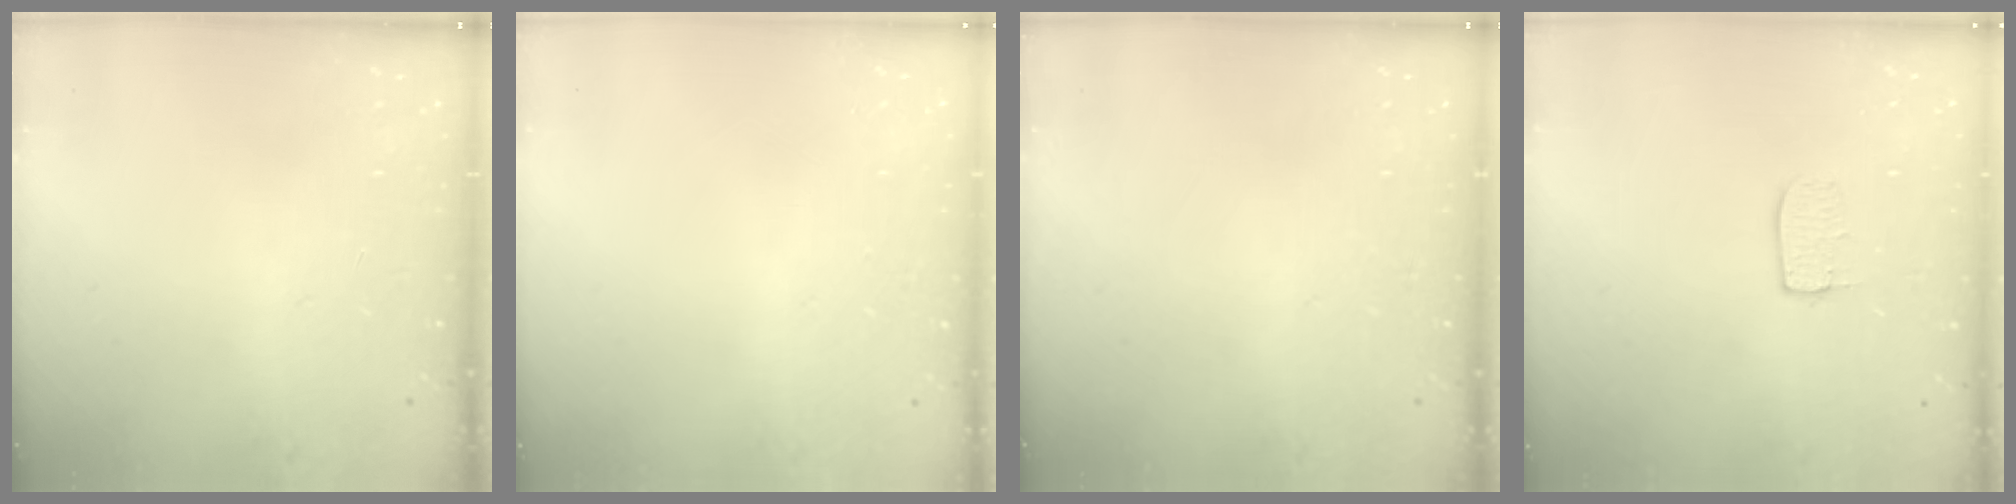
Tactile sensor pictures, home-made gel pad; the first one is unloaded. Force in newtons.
{"total": 0.0}
{"total": 0.0}
{"total": 5.5, "press": 5.5, "slide": 0.1}